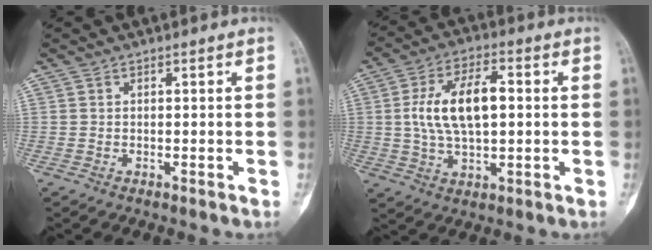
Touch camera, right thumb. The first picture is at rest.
{"total": 12.6, "force": [1.2, 6.2, 10.9], "torque": [-0.197, 0.012, 0.020]}